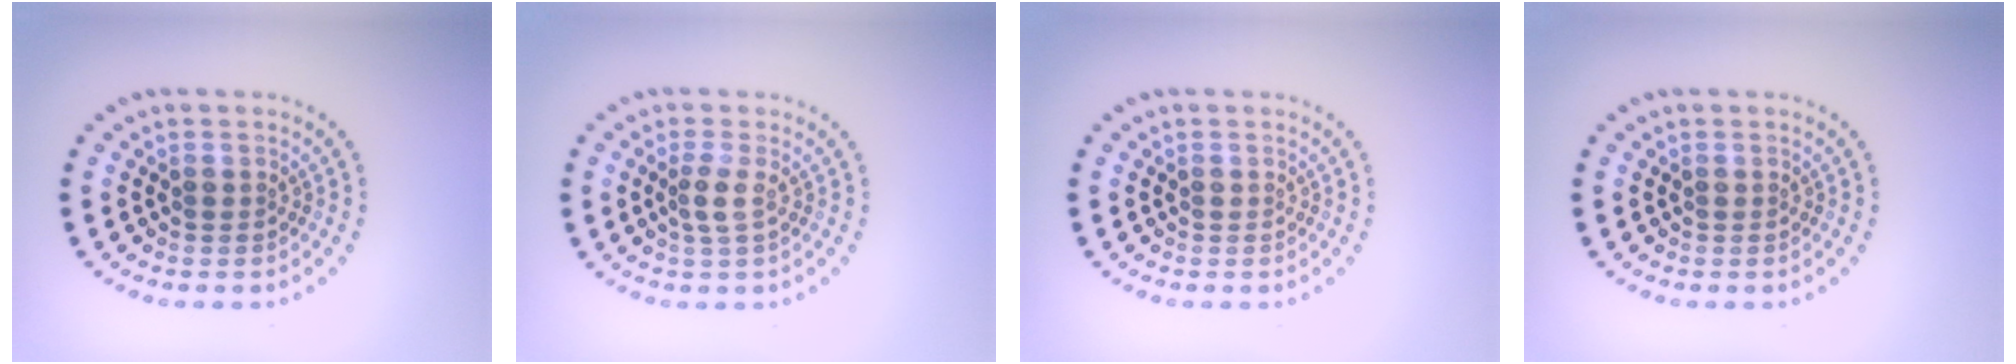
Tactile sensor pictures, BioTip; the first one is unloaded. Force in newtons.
{"total": 1.4, "press": 1.0, "slide": 0.9}
{"total": 0.0}
{"total": 0.0}